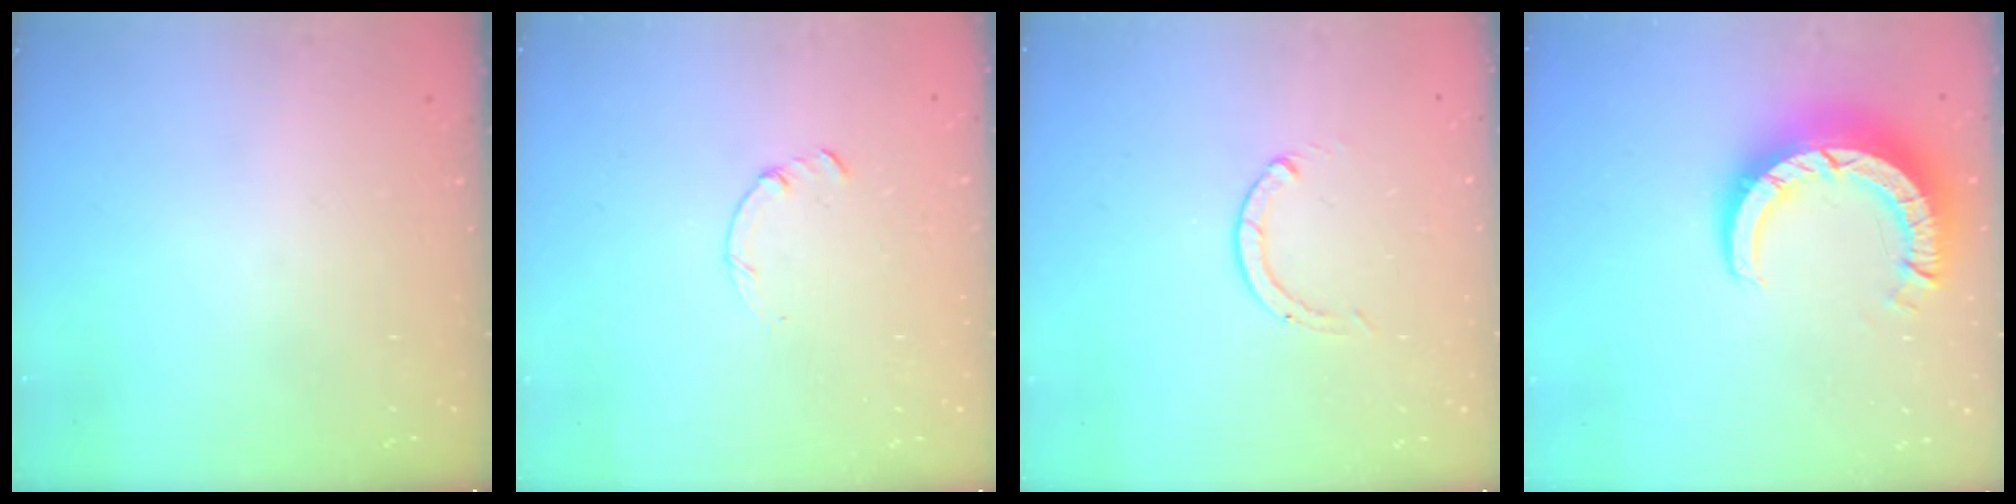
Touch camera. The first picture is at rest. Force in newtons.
{"total": 0.0}
{"total": 0.0}
{"total": 10.6, "press": 10.5, "slide": 1.0}